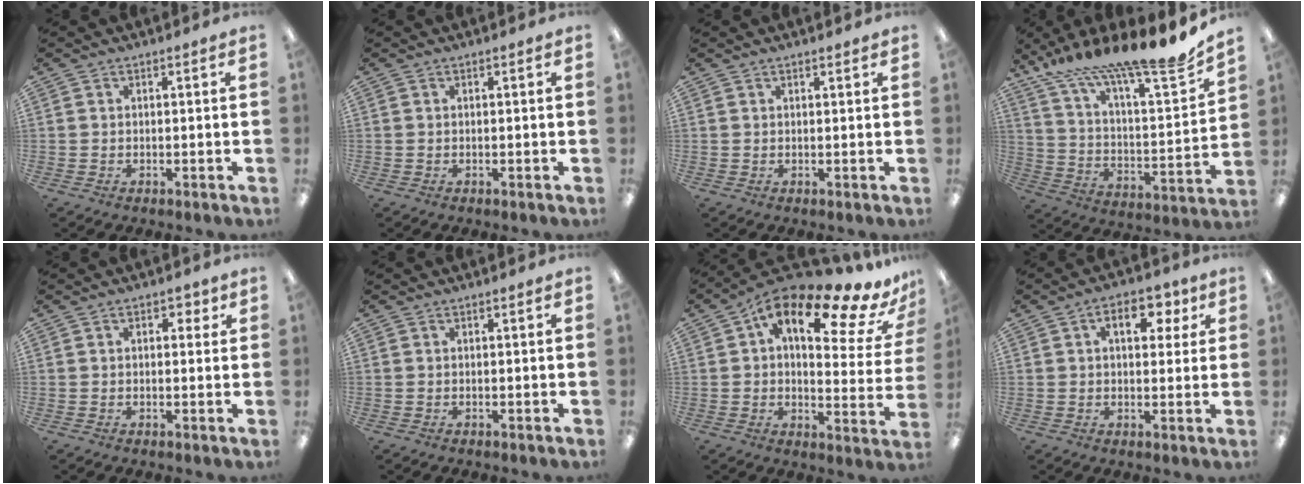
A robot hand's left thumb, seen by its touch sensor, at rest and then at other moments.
{"total": 0.0}
{"total": 0.8, "force": [0.7, 0.2, 0.3], "torque": [0.002, -0.002, 0.011]}
{"total": 19.4, "force": [17.0, 1.5, 9.3], "torque": [-0.155, -0.131, 0.274]}
{"total": 2.6, "force": [1.0, 1.6, 1.9], "torque": [-0.022, 0.001, 0.012]}
{"total": 0.0}
{"total": 17.9, "force": [10.6, 6.3, 13.0], "torque": [-0.202, -0.066, 0.169]}
{"total": 8.6, "force": [3.1, 5.0, 6.2], "torque": [-0.074, -0.007, 0.044]}